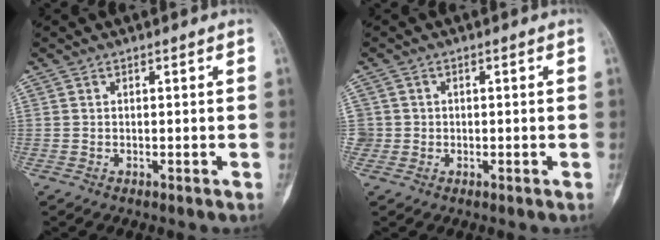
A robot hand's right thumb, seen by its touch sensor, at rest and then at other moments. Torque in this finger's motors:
{"motor_torque": [-0.71, 0.10, 0.27, -0.18, 0.02]}